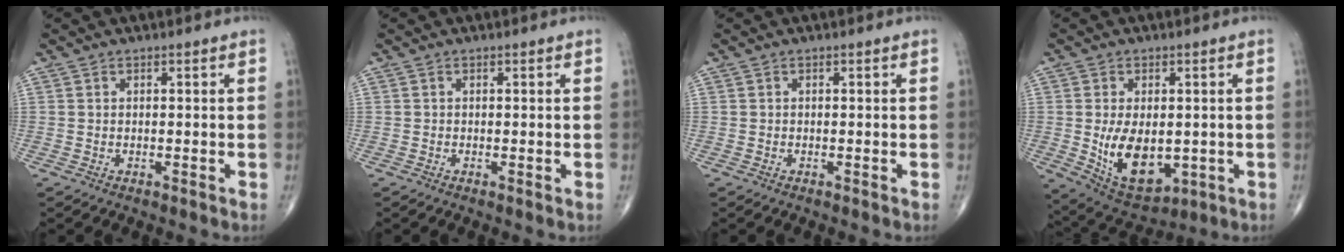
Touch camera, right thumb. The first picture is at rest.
{"total": 0.0}
{"total": 0.0}
{"total": 12.3, "force": [-1.2, 7.3, 9.8], "torque": [-0.146, -0.014, 0.006]}